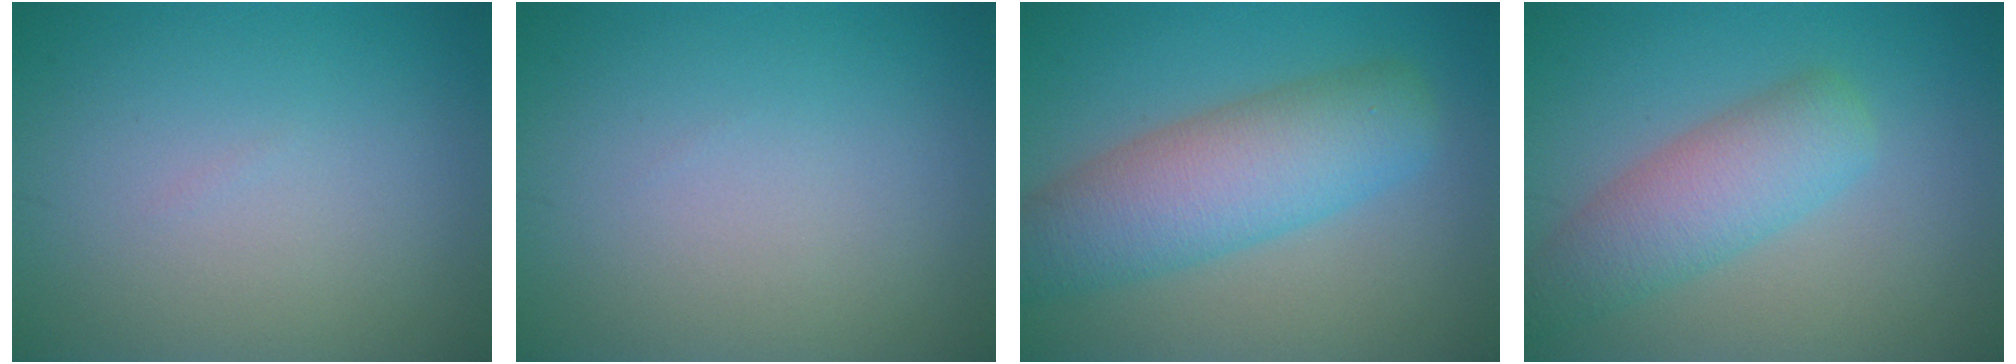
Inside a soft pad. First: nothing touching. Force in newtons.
{"total": 0.0}
{"total": 7.2, "press": 7.2, "slide": 0.4}
{"total": 4.9, "press": 4.9, "slide": 0.3}